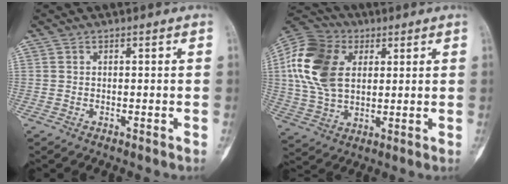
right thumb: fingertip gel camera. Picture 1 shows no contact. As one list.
[{"total": 19.0, "force": [4.6, 13.1, 13.0], "torque": [-0.262, 0.006, 0.082]}]